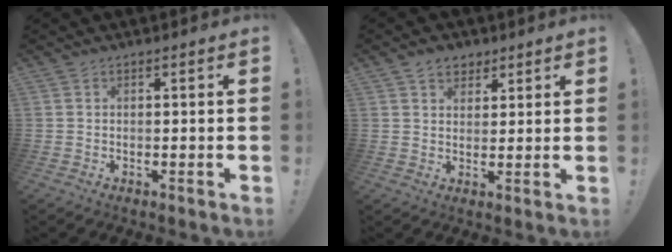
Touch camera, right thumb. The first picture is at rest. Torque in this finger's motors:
{"motor_torque": [0.10, 1.25, 0.49, 0.29, -0.04]}